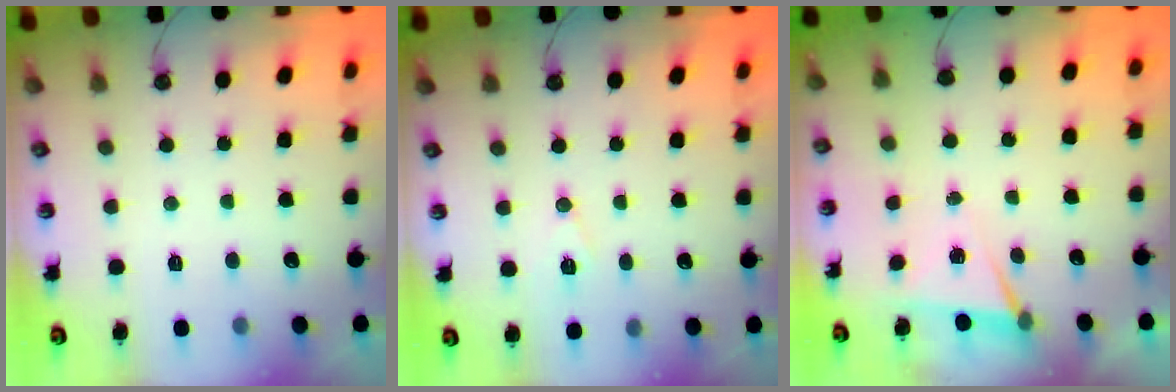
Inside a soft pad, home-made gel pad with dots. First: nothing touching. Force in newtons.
{"total": 7.4, "press": 5.8, "slide": 4.5}
{"total": 5.2, "press": 2.7, "slide": 4.4}